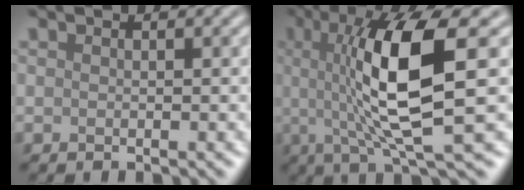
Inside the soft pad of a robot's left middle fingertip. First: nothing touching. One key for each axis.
{"total": 10.3, "fx": 1.1, "fy": 2.4, "fz": 9.9, "tx": -0.160, "ty": -0.003, "tz": 0.026}